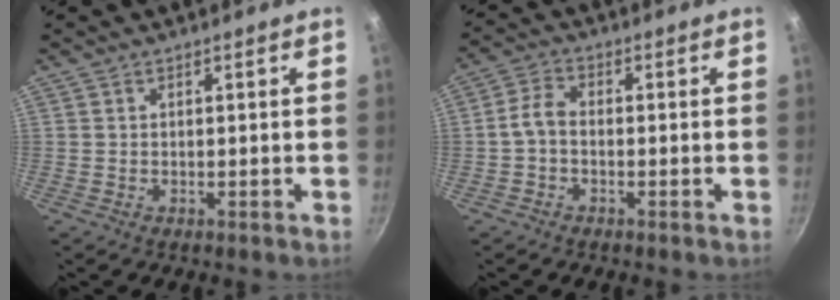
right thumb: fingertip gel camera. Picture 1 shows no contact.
{"total": 3.8, "force": [-1.1, 2.5, 2.6], "torque": [-0.057, 0.024, -0.033]}